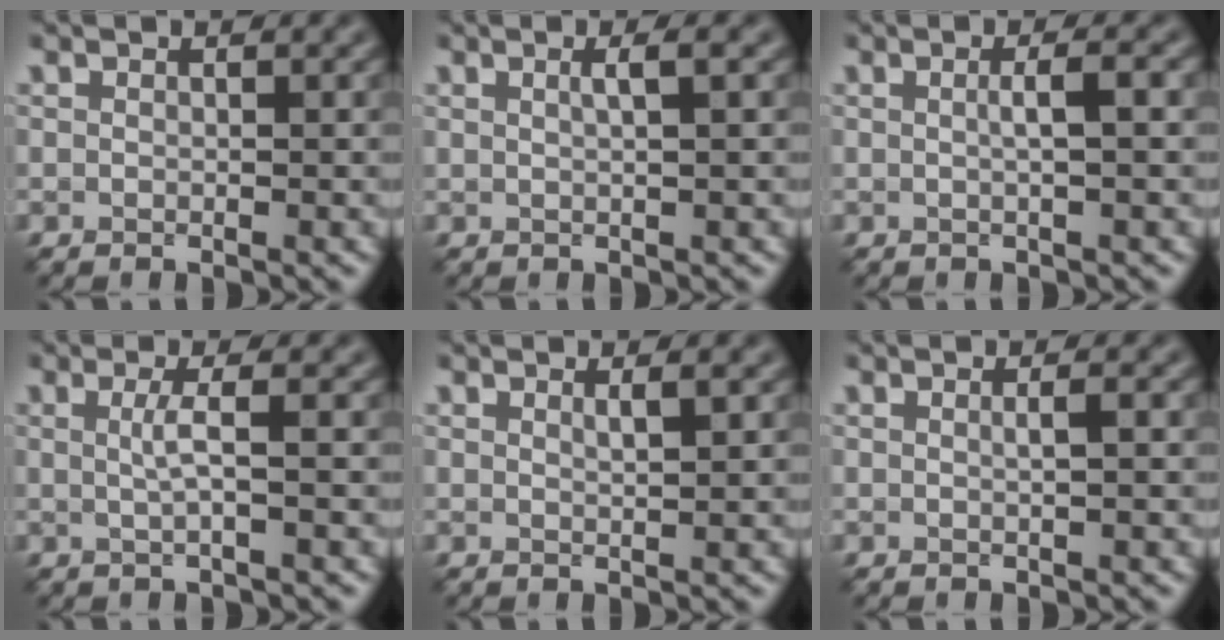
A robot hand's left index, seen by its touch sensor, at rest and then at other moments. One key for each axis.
{"total": 1.8, "fx": 0.5, "fy": 0.6, "fz": 1.6, "tx": -0.020, "ty": 0.004, "tz": 0.001}
{"total": 2.0, "fx": 0.1, "fy": 0.5, "fz": 1.9, "tx": -0.028, "ty": 0.005, "tz": -0.003}
{"total": 1.8, "fx": 0.1, "fy": 0.4, "fz": 1.8, "tx": -0.038, "ty": 0.001, "tz": -0.002}
{"total": 1.1, "fx": 0.6, "fy": 0.3, "fz": 0.9, "tx": -0.005, "ty": 0.000, "tz": 0.008}
{"total": 1.1, "fx": 0.1, "fy": 0.3, "fz": 1.0, "tx": -0.012, "ty": 0.002, "tz": -0.004}